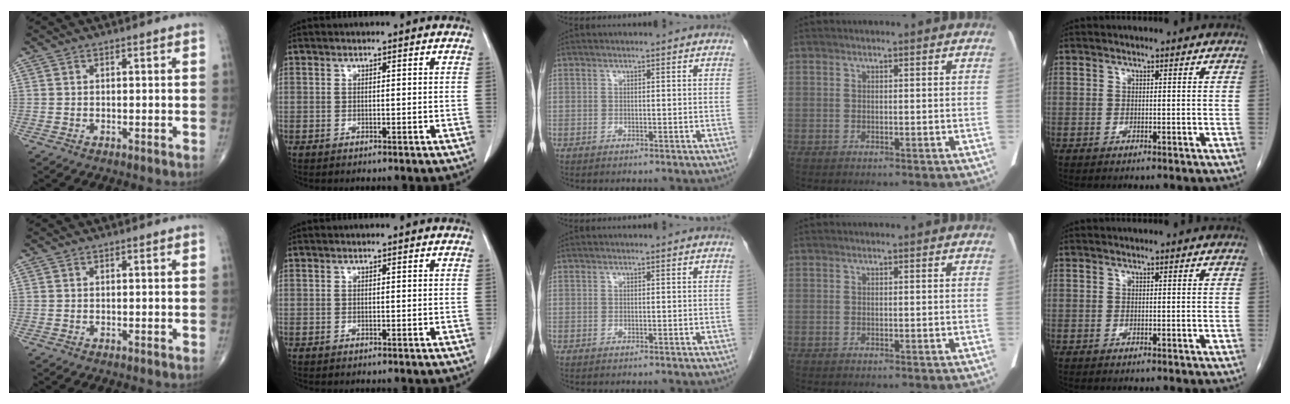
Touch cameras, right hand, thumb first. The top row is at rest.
{}